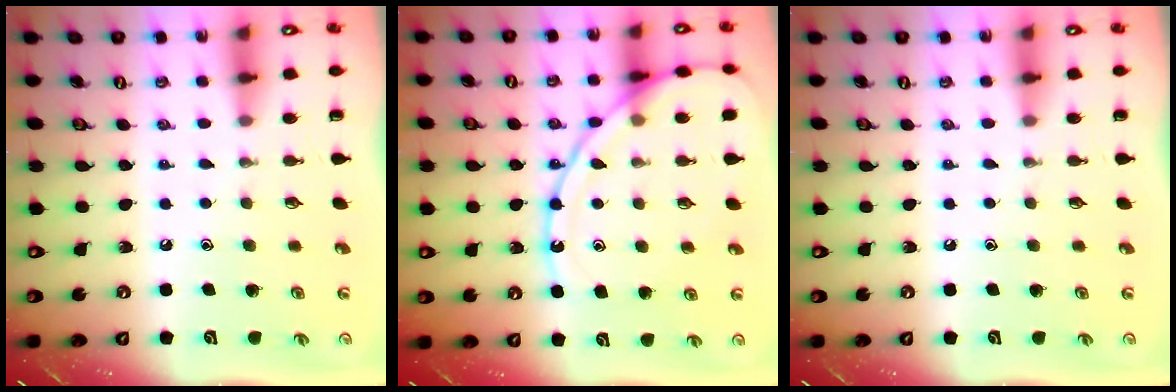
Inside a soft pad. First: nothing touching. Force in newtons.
{"total": 13.7, "press": 13.6, "slide": 1.2}
{"total": 0.0}